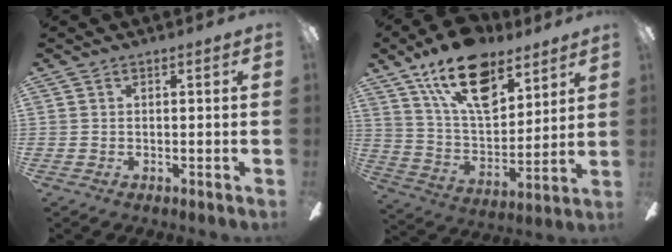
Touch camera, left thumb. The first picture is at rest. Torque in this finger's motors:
{"motor_torque": [0.52, 0.31, 1.40, -1.37, 0.43]}